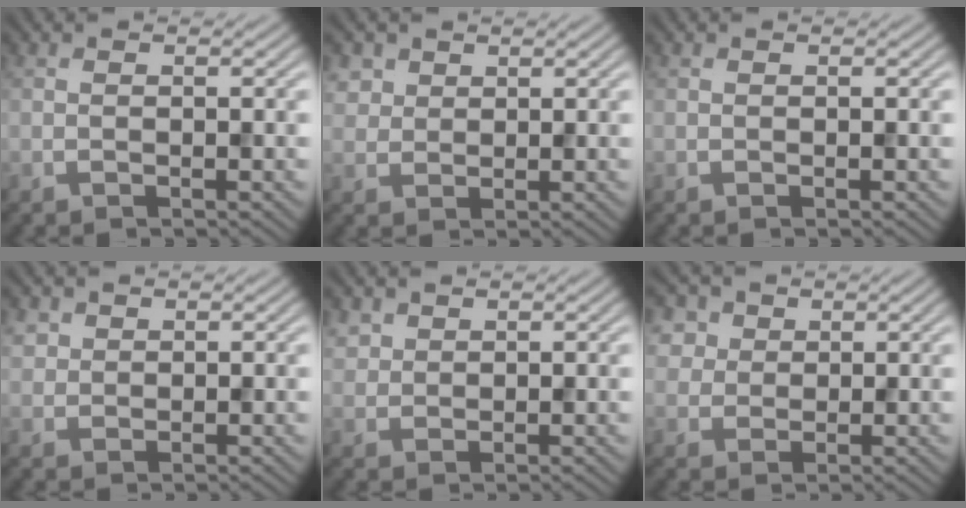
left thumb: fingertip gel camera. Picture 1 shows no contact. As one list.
[{"total": 2.6, "force": [1.4, 2.1, 0.7], "torque": [-0.025, -0.002, 0.032]}, {"total": 0.0}, {"total": 1.9, "force": [1.0, 1.5, 0.5], "torque": [-0.015, 0.001, 0.024]}, {"total": 2.2, "force": [1.4, 1.5, 0.6], "torque": [-0.018, 0.001, 0.034]}, {"total": 4.6, "force": [2.2, 3.7, 1.7], "torque": [-0.066, 0.001, 0.046]}]